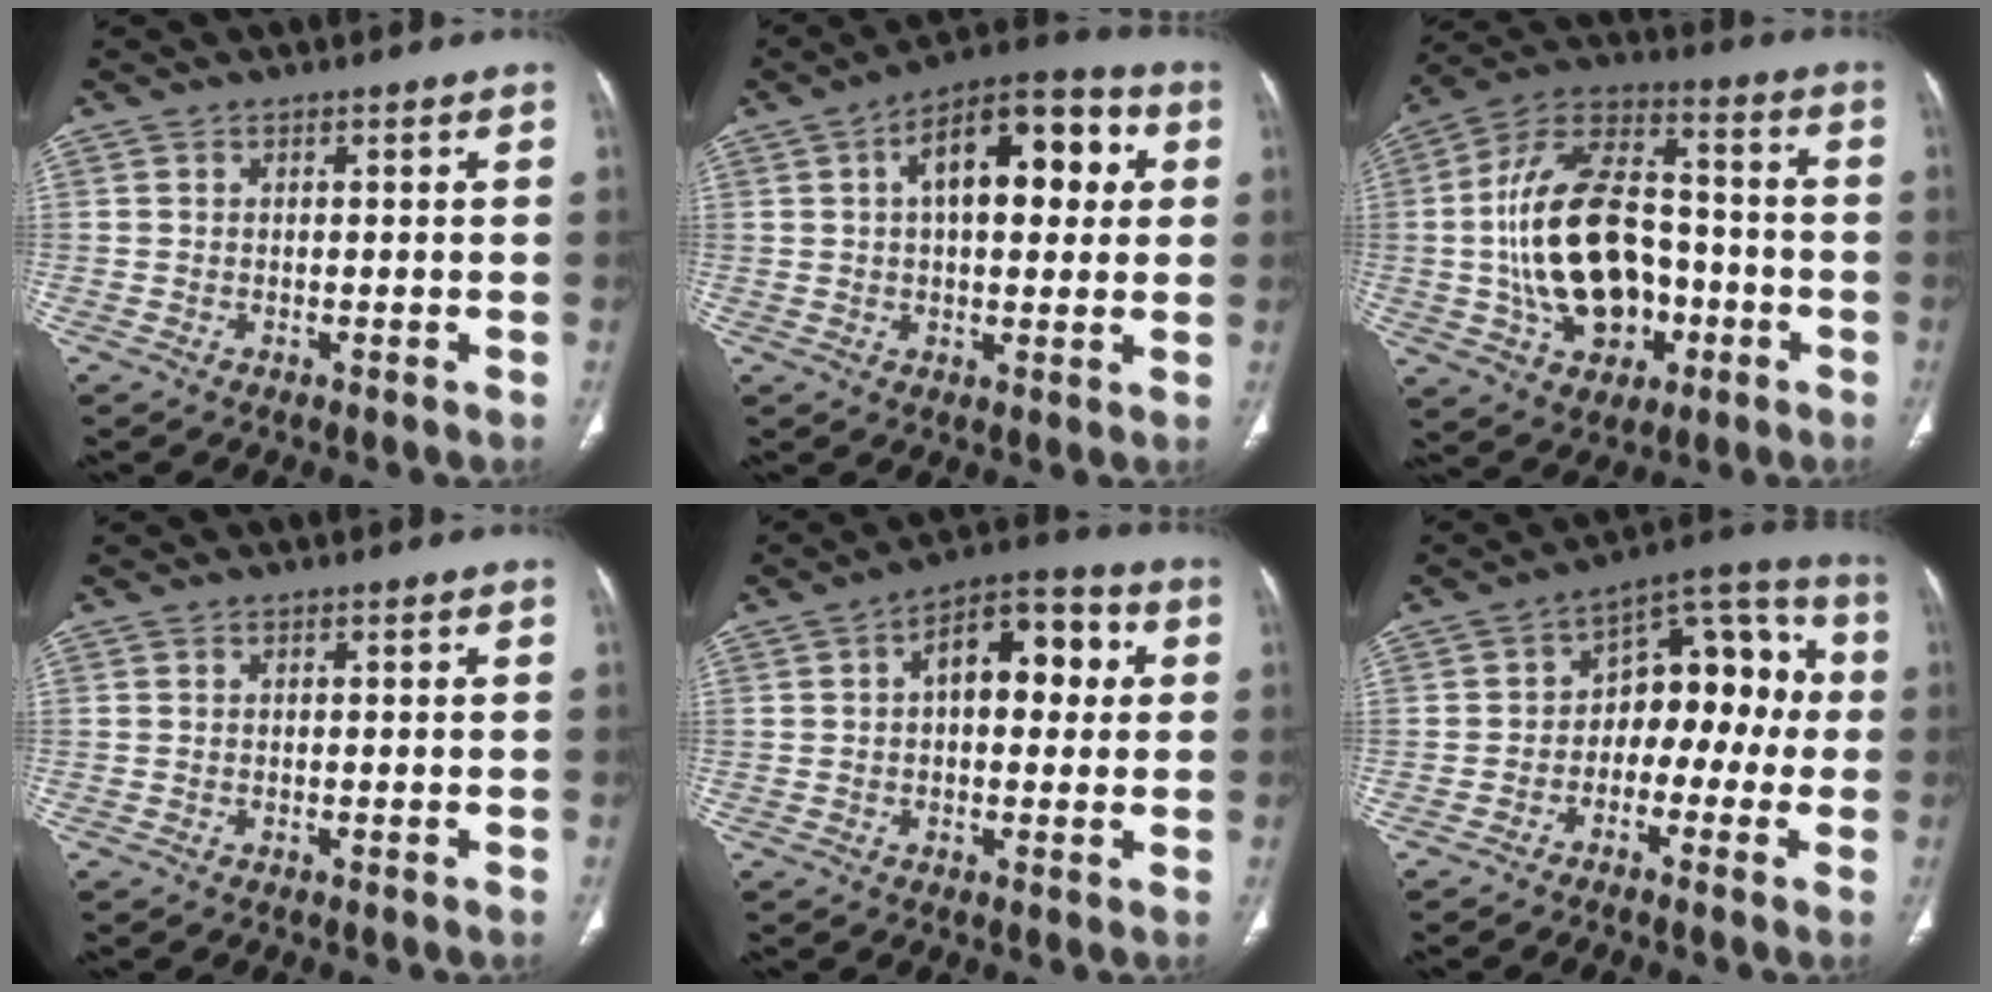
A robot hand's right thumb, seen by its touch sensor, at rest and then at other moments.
{"total": 16.5, "force": [4.0, 8.1, 13.7], "torque": [-0.169, 0.025, 0.052]}
{"total": 21.9, "force": [-3.5, 14.2, 16.3], "torque": [-0.268, 0.039, -0.051]}
{"total": 0.0}
{"total": 11.9, "force": [2.2, 6.5, 9.7], "torque": [-0.109, 0.026, 0.023]}
{"total": 13.4, "force": [-1.6, 8.6, 10.1], "torque": [-0.090, 0.056, -0.038]}